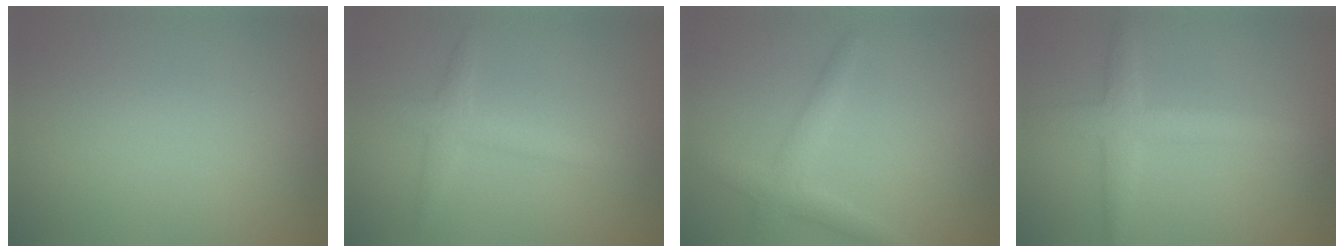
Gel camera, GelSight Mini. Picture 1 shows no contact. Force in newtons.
{"total": 2.3, "press": 2.3, "slide": 0.1}
{"total": 2.6, "press": 2.6, "slide": 0.1}
{"total": 3.2, "press": 3.2, "slide": 0.1}